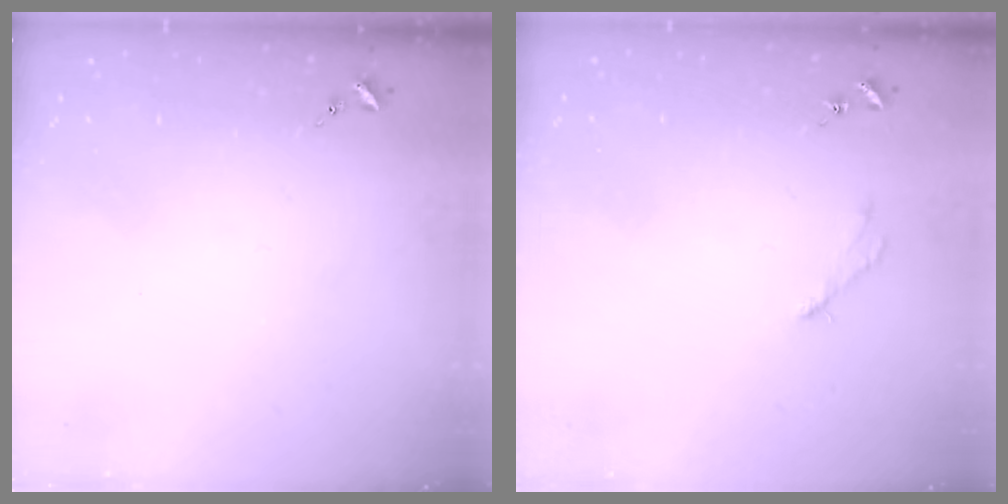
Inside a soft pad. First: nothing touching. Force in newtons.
{"total": 2.5, "press": 2.5, "slide": 0.3}